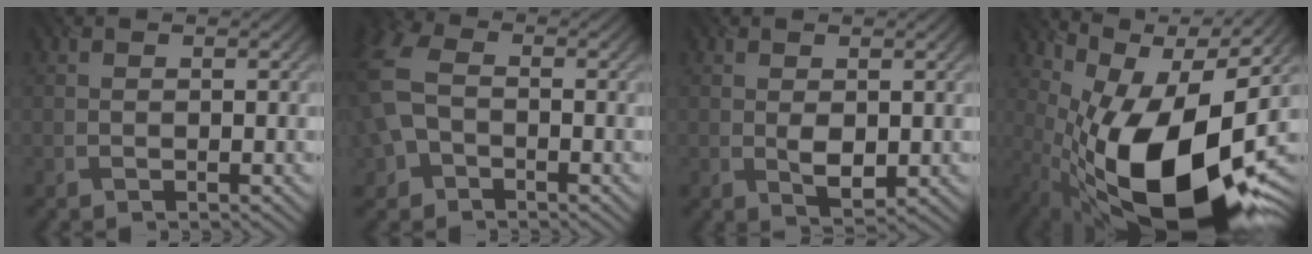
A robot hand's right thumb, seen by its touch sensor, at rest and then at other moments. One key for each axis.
{"total": 9.2, "fx": -1.9, "fy": 6.7, "fz": 6.0, "tx": -0.174, "ty": -0.003, "tz": -0.043}
{"total": 2.5, "fx": 0.2, "fy": 1.4, "fz": 2.1, "tx": -0.040, "ty": -0.006, "tz": 0.009}
{"total": 18.3, "fx": -2.0, "fy": 8.3, "fz": 16.2, "tx": -0.270, "ty": -0.027, "tz": -0.021}